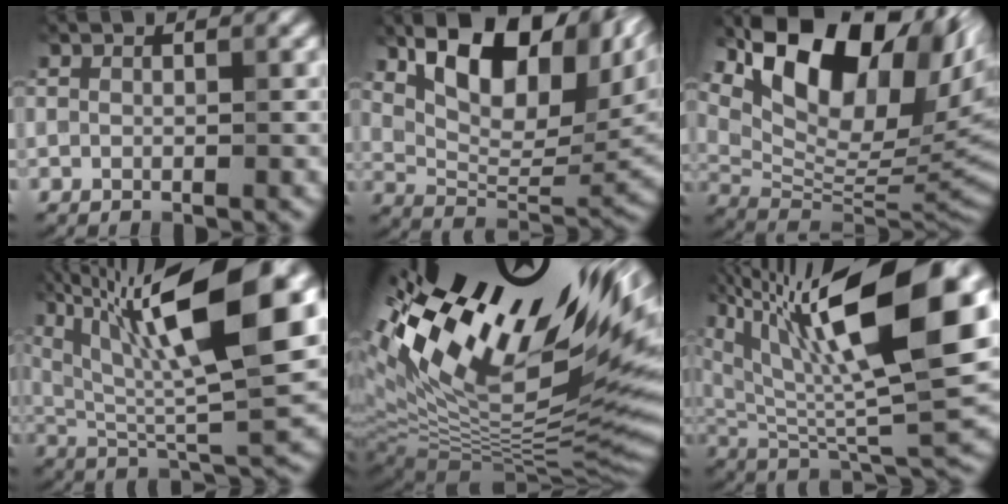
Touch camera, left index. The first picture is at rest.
{"total": 12.3, "force": [5.1, 5.8, 9.6], "torque": [-0.147, 0.000, 0.097]}
{"total": 14.4, "force": [6.7, 7.8, 10.1], "torque": [-0.176, 0.027, 0.125]}
{"total": 12.9, "force": [5.2, 3.0, 11.4], "torque": [-0.199, 0.013, 0.094]}
{"total": 18.8, "force": [7.6, 6.7, 15.9], "torque": [-0.235, 0.007, 0.153]}
{"total": 15.4, "force": [6.6, 4.1, 13.3], "torque": [-0.231, 0.015, 0.118]}